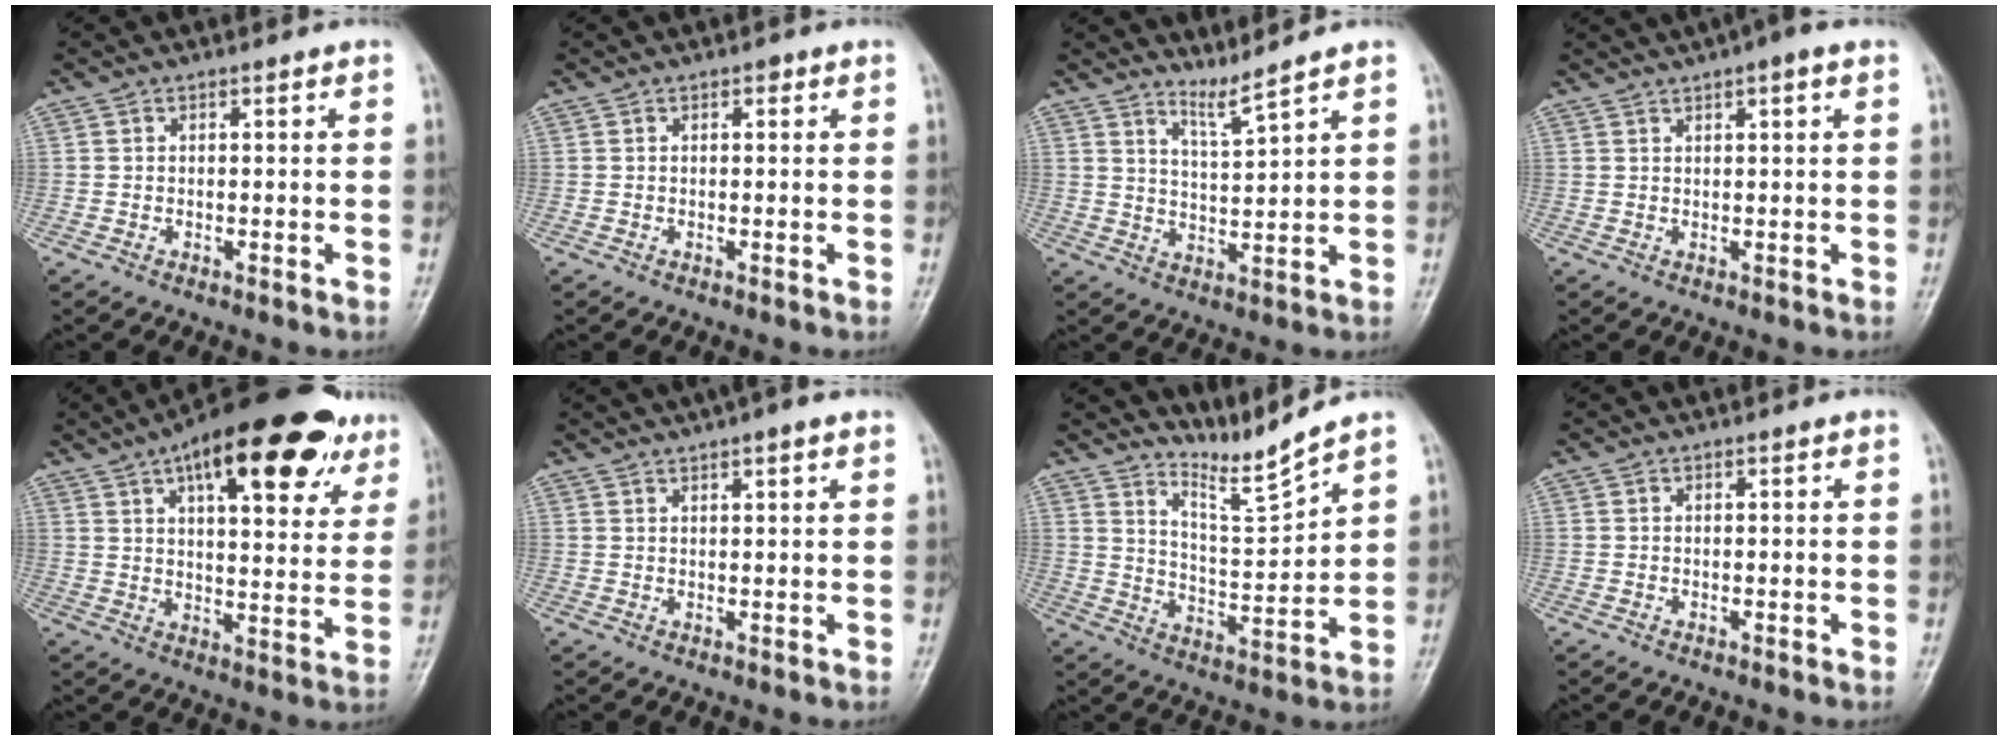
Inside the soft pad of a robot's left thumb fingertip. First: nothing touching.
{"total": 0.7, "force": [0.3, 0.5, 0.4], "torque": [0.002, 0.002, 0.000]}
{"total": 3.8, "force": [3.4, -1.4, 1.0], "torque": [-0.025, -0.049, 0.077]}
{"total": 4.5, "force": [2.7, 0.7, 3.5], "torque": [-0.053, 0.018, 0.040]}
{"total": 23.6, "force": [13.1, 9.3, 17.4], "torque": [-0.216, -0.011, 0.185]}
{"total": 5.1, "force": [3.8, 0.6, 3.4], "torque": [-0.049, 0.020, 0.060]}
{"total": 7.1, "force": [6.8, -1.4, 1.6], "torque": [-0.030, -0.076, 0.140]}
{"total": 0.0}